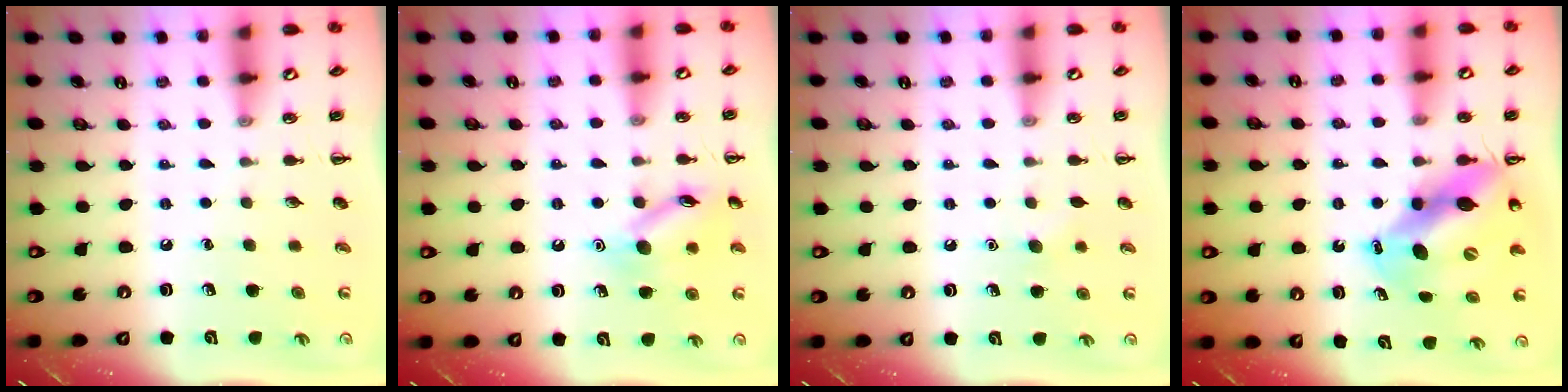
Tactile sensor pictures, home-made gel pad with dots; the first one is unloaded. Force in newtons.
{"total": 11.8, "press": 11.7, "slide": 0.6}
{"total": 3.5, "press": 3.4, "slide": 0.8}
{"total": 10.4, "press": 10.1, "slide": 2.6}